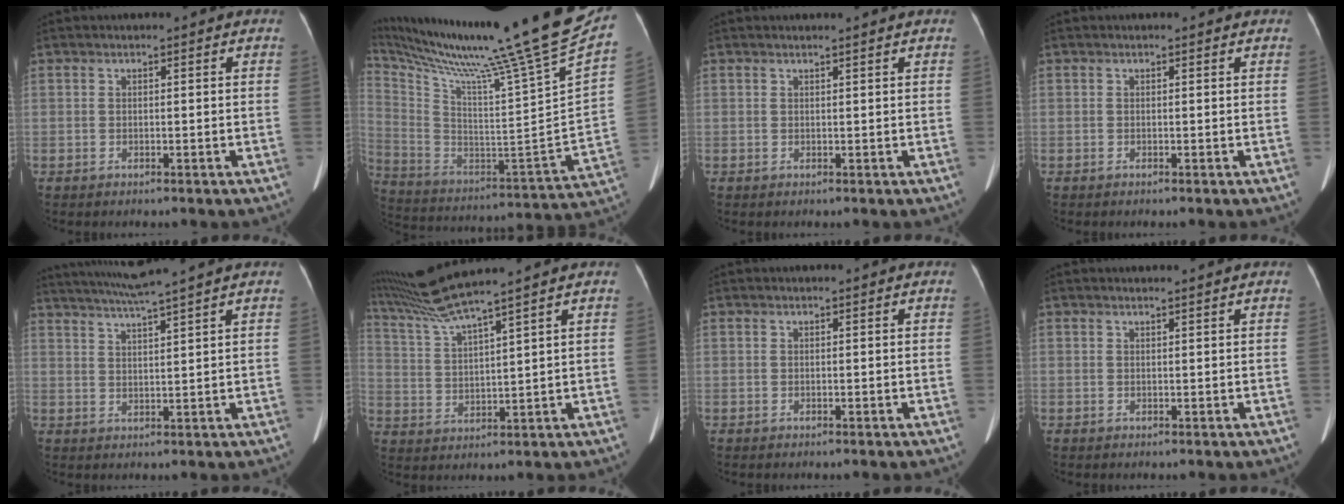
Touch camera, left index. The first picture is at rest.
{"total": 34.9, "force": [27.5, -0.8, 21.5], "torque": [-0.360, -0.123, 0.405]}
{"total": 1.3, "force": [1.3, -0.2, 0.2], "torque": [-0.002, -0.010, 0.013]}
{"total": 1.9, "force": [1.7, 0.4, 0.7], "torque": [-0.008, 0.005, 0.014]}
{"total": 8.1, "force": [7.0, -1.9, 3.7], "torque": [-0.069, -0.004, 0.111]}
{"total": 10.5, "force": [8.8, -2.3, 5.1], "torque": [-0.102, -0.001, 0.169]}
{"total": 0.0}
{"total": 1.5, "force": [1.5, 0.0, 0.1], "torque": [-0.001, -0.009, 0.014]}